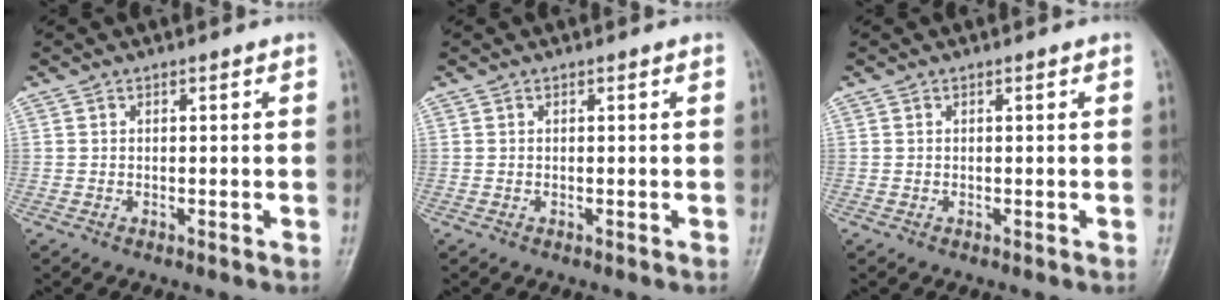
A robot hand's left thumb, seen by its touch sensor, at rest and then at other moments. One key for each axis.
{"total": 0.0}
{"total": 0.0}